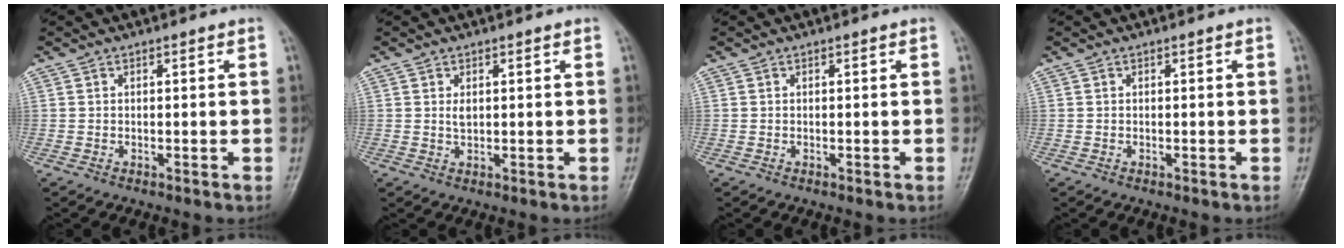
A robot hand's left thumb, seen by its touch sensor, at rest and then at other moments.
{"total": 1.7, "force": [0.7, 0.9, 1.3], "torque": [-0.016, -0.006, 0.019]}
{"total": 0.0}
{"total": 0.0}